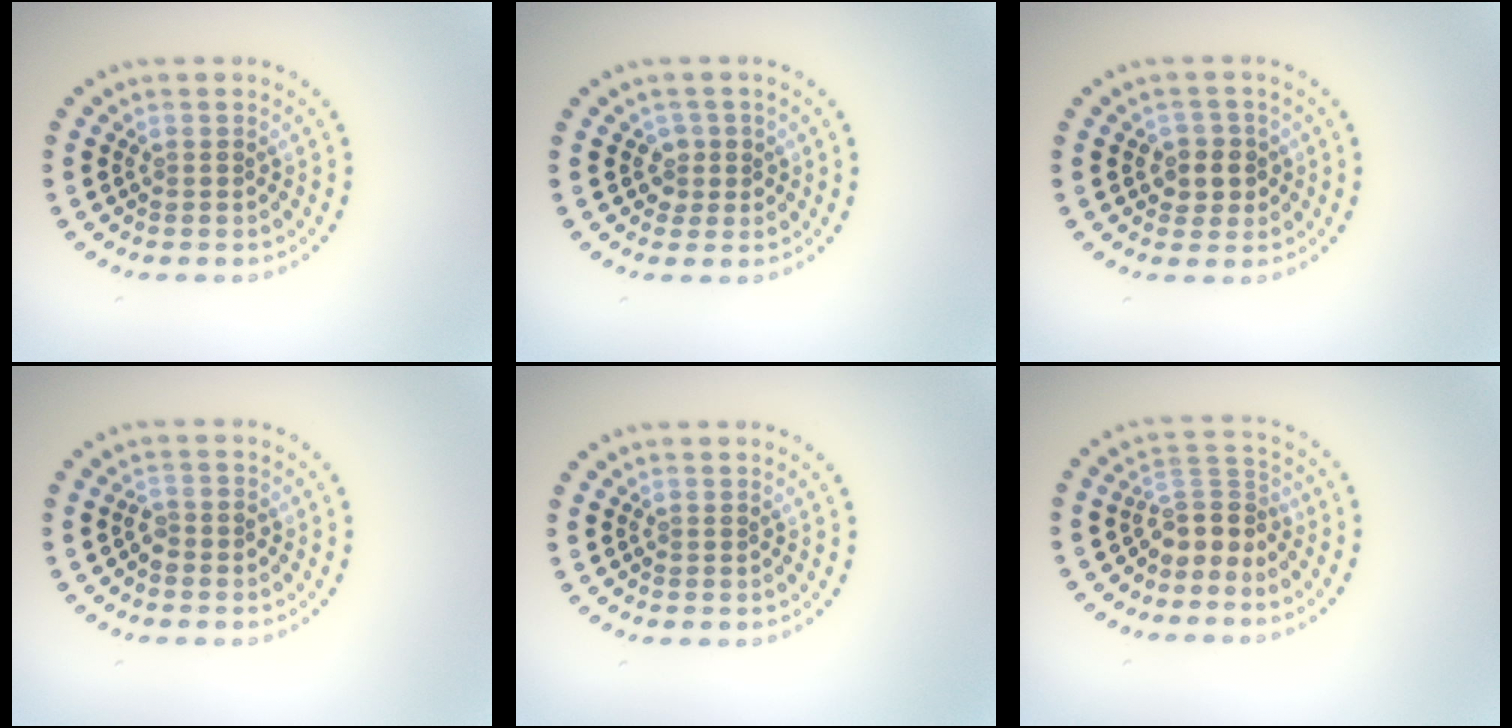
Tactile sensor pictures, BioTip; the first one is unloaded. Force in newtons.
{"total": 1.4, "press": 1.2, "slide": 0.6}
{"total": 2.3, "press": 2.1, "slide": 1.0}
{"total": 1.1, "press": 0.9, "slide": 0.5}
{"total": 0.0}
{"total": 3.0, "press": 2.1, "slide": 2.1}